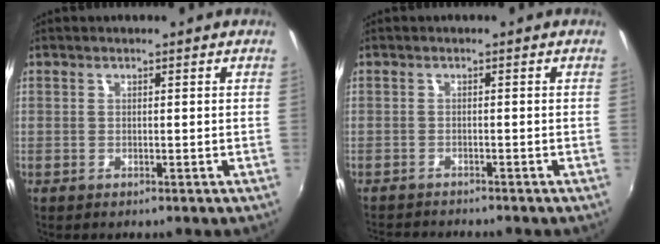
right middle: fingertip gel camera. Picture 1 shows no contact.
{"total": 4.7, "force": [-4.5, 0.3, 1.1], "torque": [-0.035, -0.014, -0.075]}